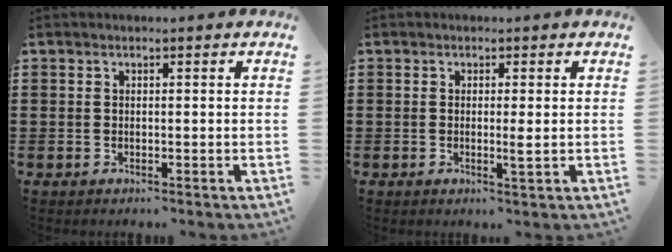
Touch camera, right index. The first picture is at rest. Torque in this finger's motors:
{"motor_torque": [0.21, 1.93, 0.02, 0.00]}